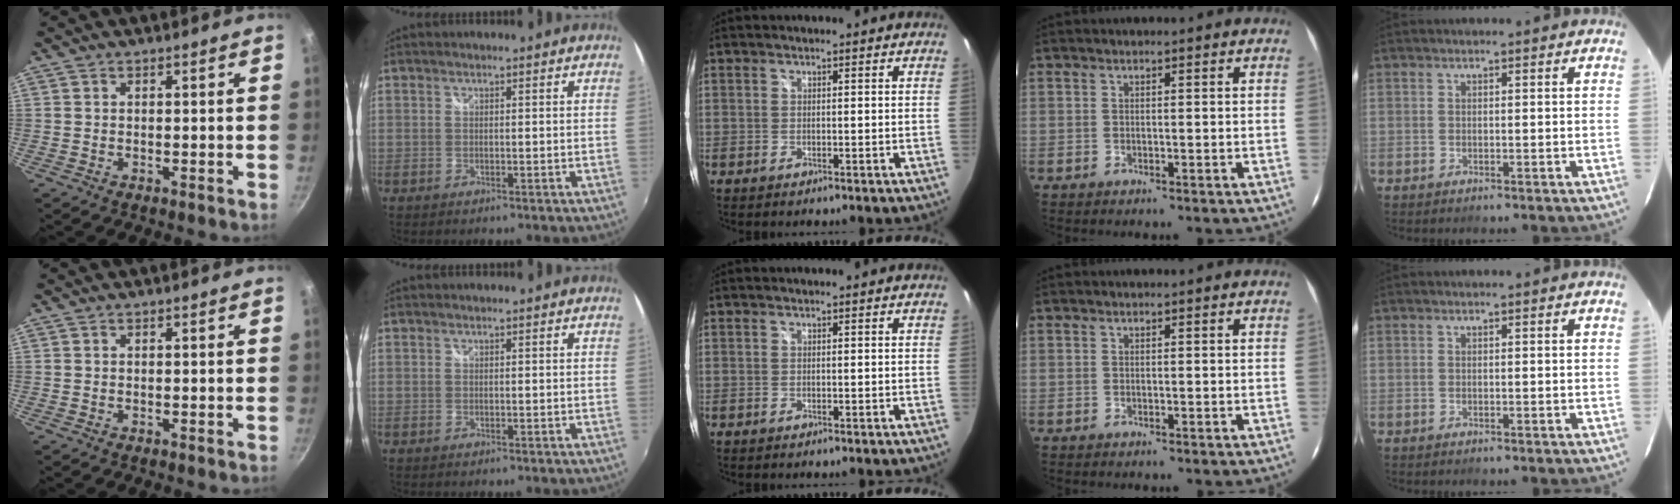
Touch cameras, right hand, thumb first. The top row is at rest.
{}